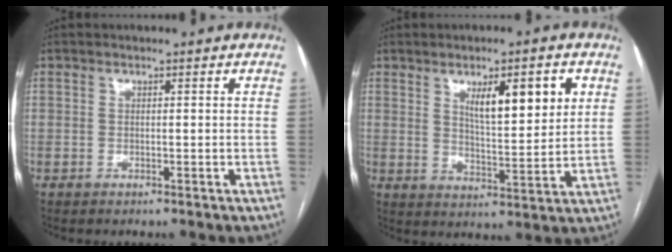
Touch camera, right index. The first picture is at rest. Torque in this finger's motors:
{"motor_torque": [1.04, 0.90, 0.44, 0.08]}